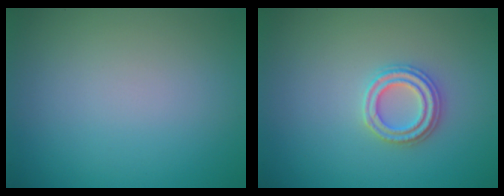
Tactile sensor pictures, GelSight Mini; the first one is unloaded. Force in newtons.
{"total": 2.4, "press": 2.4, "slide": 0.2}